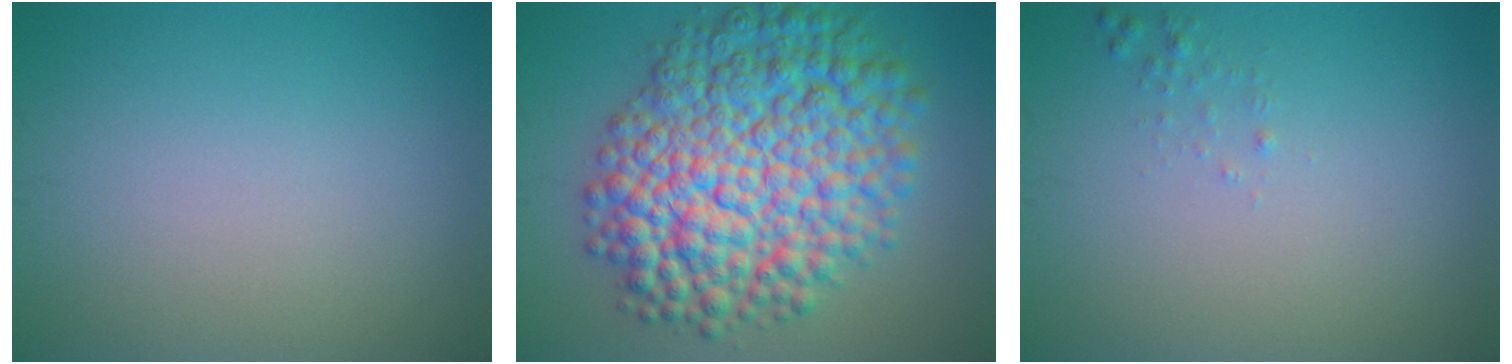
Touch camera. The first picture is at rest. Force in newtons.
{"total": 13.0, "press": 13.0, "slide": 0.3}
{"total": 0.6, "press": 0.6, "slide": 0.0}